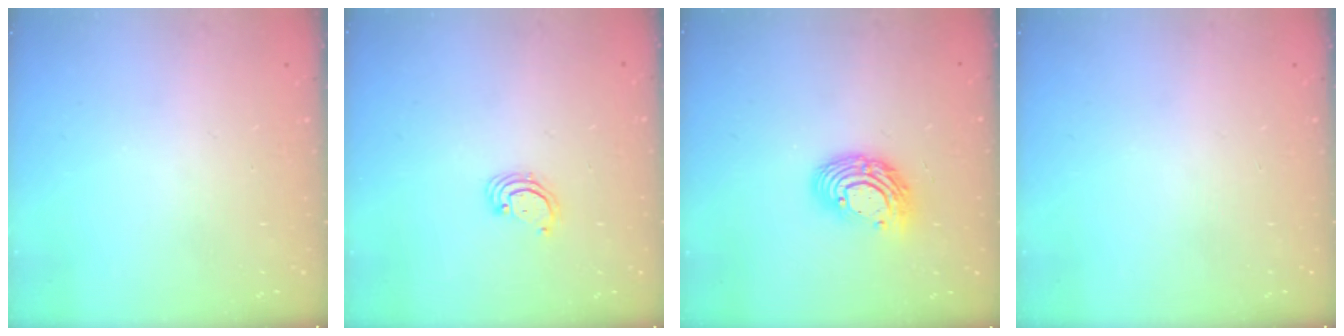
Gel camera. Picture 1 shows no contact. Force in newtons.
{"total": 2.5, "press": 2.5, "slide": 0.2}
{"total": 11.3, "press": 11.2, "slide": 1.1}
{"total": 0.0}